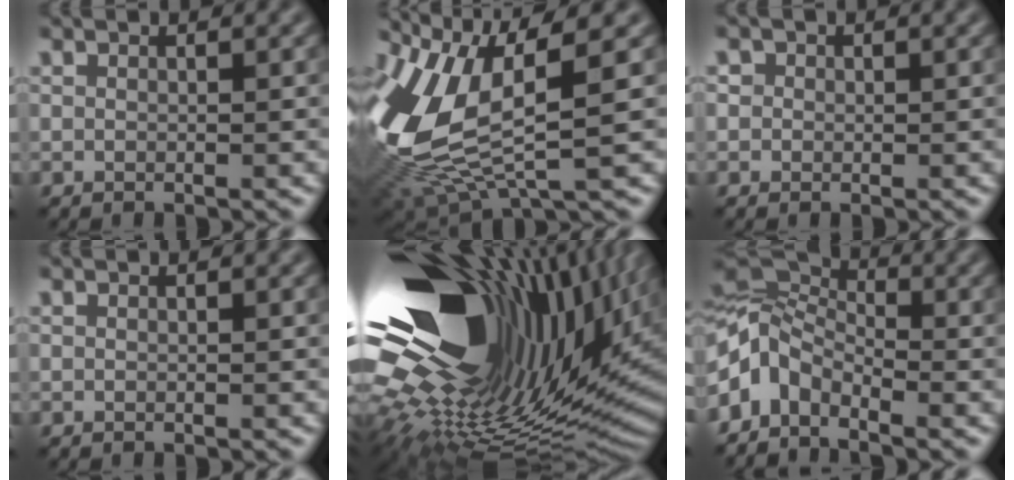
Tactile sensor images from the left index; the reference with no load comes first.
{"total": 11.8, "force": [1.2, 5.2, 10.5], "torque": [-0.245, -0.019, 0.026]}
{"total": 1.0, "force": [0.1, 0.9, 0.2], "torque": [0.000, -0.003, -0.006]}
{"total": 0.0}
{"total": 21.3, "force": [3.3, 10.8, 18.1], "torque": [-0.324, -0.035, 0.050]}
{"total": 6.0, "force": [-3.0, 3.8, 3.6], "torque": [-0.070, 0.007, -0.082]}